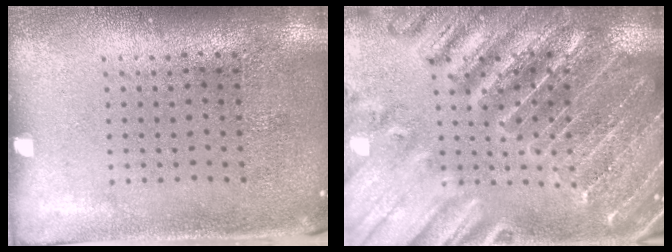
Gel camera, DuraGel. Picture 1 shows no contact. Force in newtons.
{"total": 3.5, "press": 3.4, "slide": 0.9}